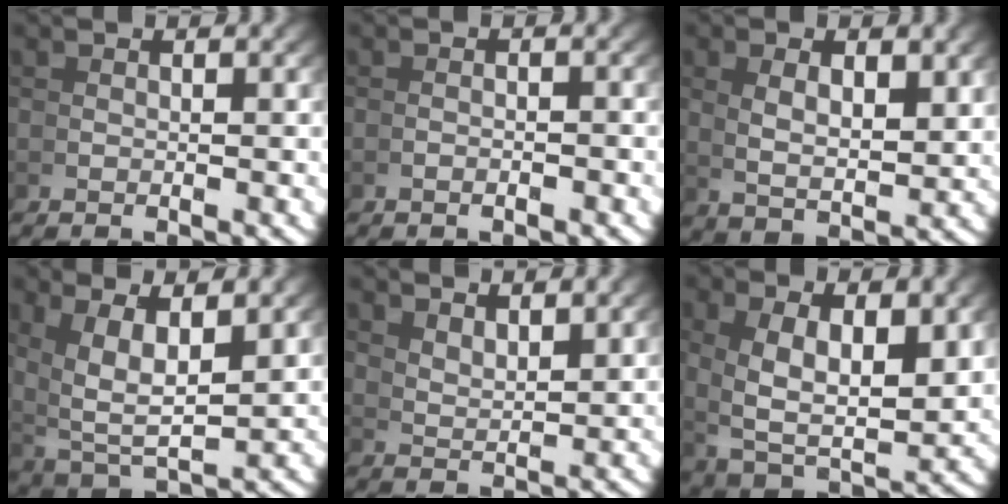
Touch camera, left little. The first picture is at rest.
{"total": 0.8, "force": [-0.7, -0.2, 0.2], "torque": [-0.001, 0.005, -0.016]}
{"total": 3.4, "force": [1.5, 1.1, 2.9], "torque": [-0.051, -0.008, 0.037]}
{"total": 7.5, "force": [2.2, 4.3, 5.7], "torque": [-0.125, -0.026, 0.056]}
{"total": 3.4, "force": [3.2, -0.2, 1.2], "torque": [-0.014, -0.003, 0.063]}
{"total": 7.8, "force": [1.1, 4.5, 6.3], "torque": [-0.133, -0.031, 0.034]}